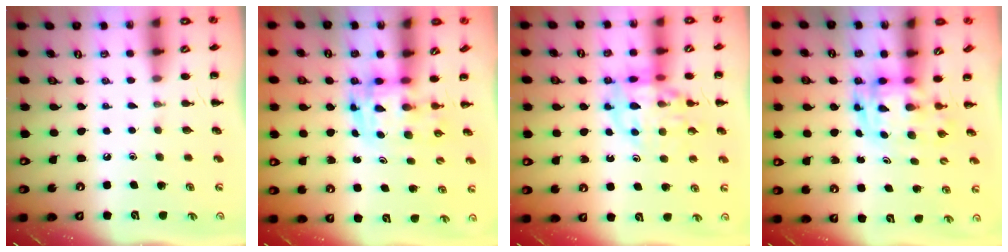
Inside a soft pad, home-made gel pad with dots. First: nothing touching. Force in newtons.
{"total": 3.6, "press": 3.5, "slide": 0.6}
{"total": 14.0, "press": 13.6, "slide": 3.0}
{"total": 3.0, "press": 3.0, "slide": 0.6}